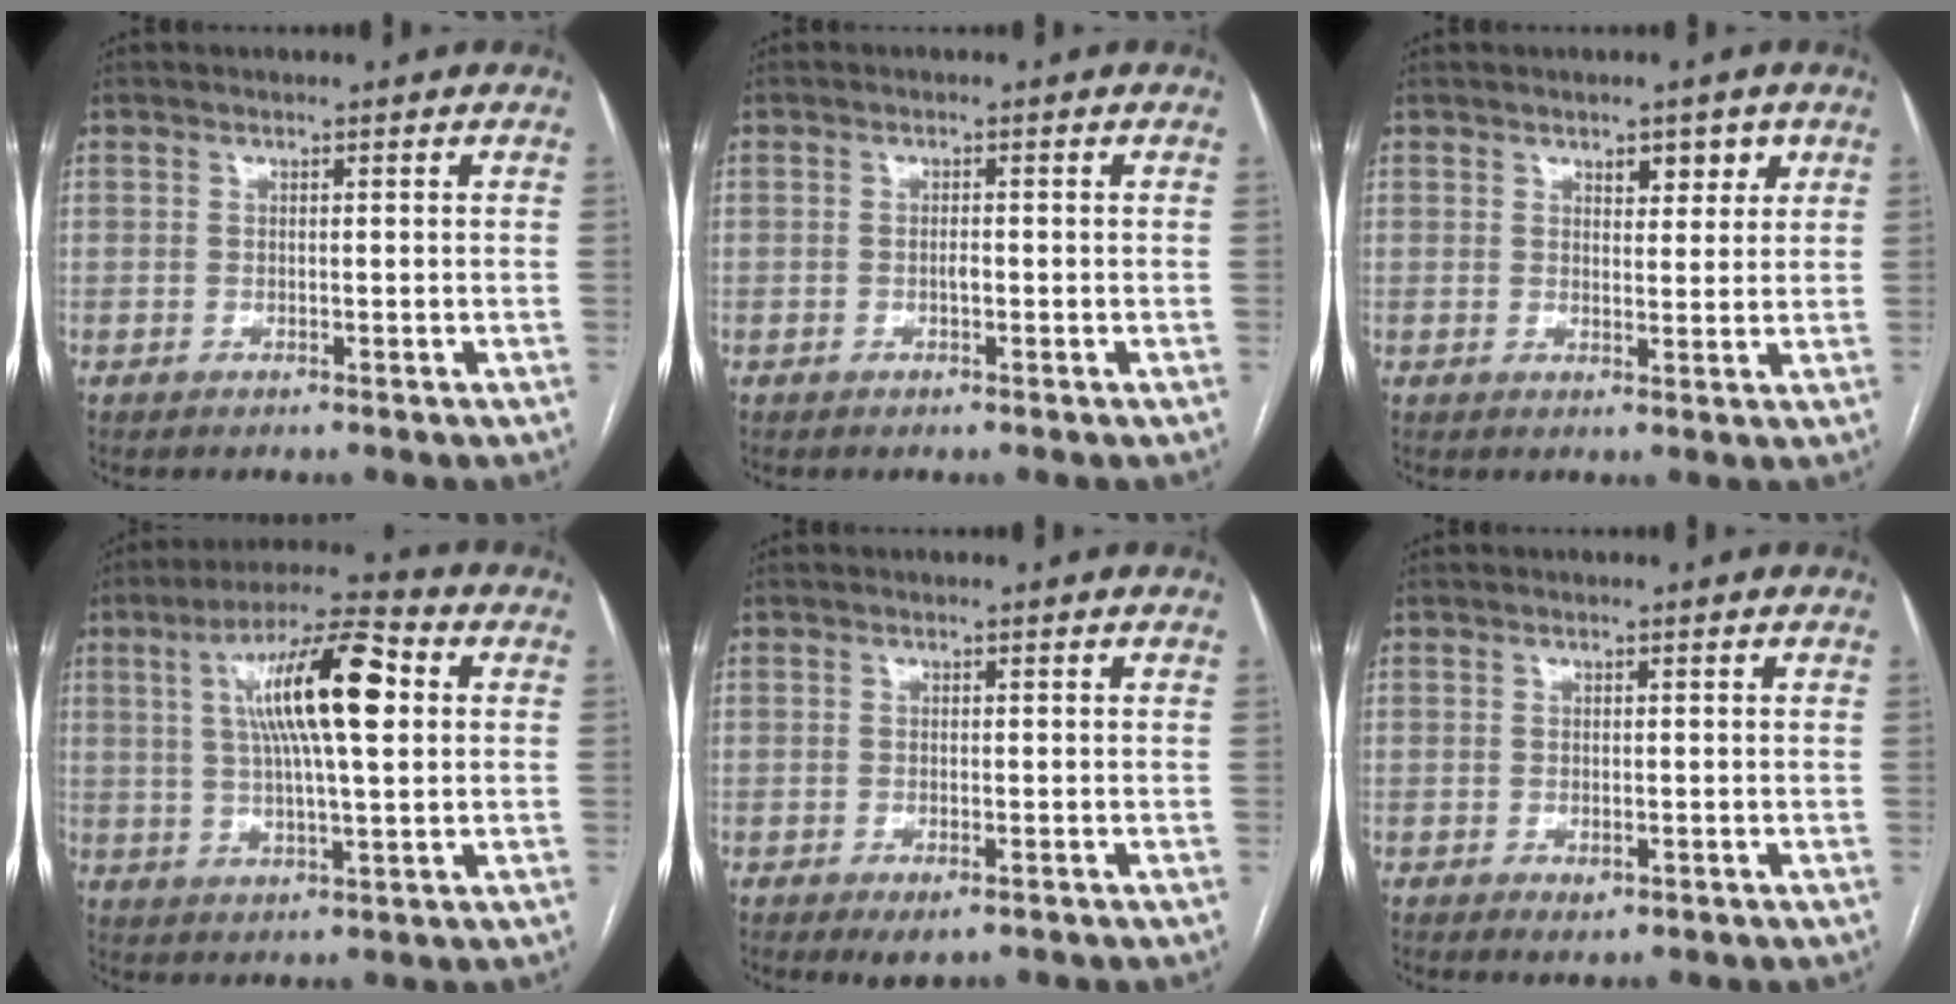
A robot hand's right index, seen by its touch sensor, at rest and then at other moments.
{"total": 1.0, "force": [-0.3, 0.4, 0.9], "torque": [-0.015, 0.002, -0.006]}
{"total": 3.6, "force": [2.0, 1.8, 2.4], "torque": [-0.028, 0.001, 0.029]}
{"total": 14.1, "force": [3.3, 2.3, 13.6], "torque": [-0.241, 0.025, 0.053]}
{"total": 2.4, "force": [-1.3, 1.0, 1.7], "torque": [-0.027, -0.003, -0.009]}
{"total": 1.3, "force": [-0.5, 0.8, 0.9], "torque": [-0.011, -0.001, -0.002]}